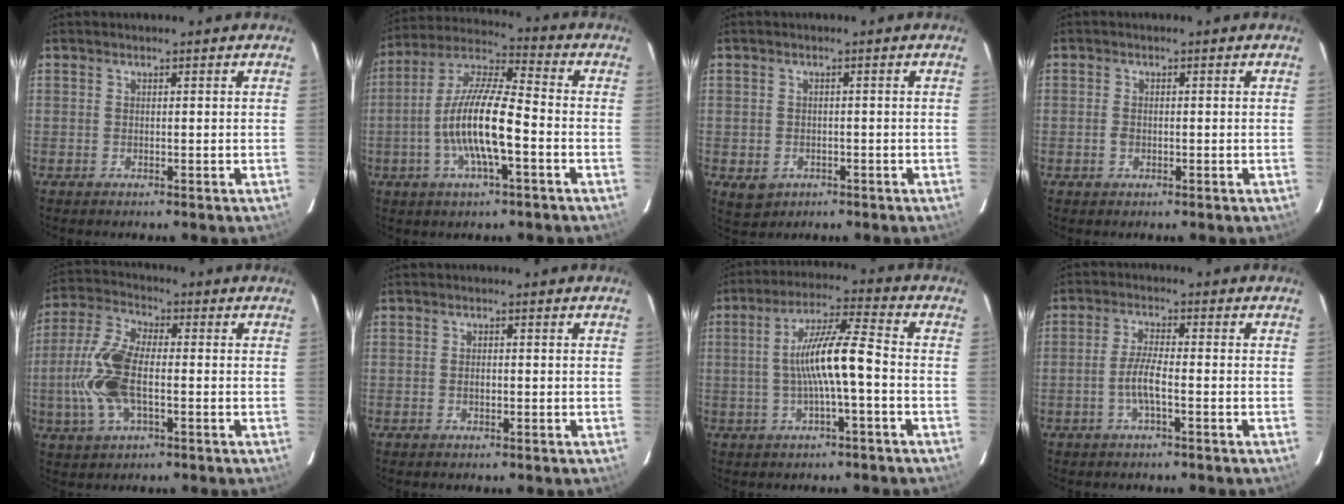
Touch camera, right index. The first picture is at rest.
{"total": 13.9, "force": [-3.8, 3.0, 13.0], "torque": [-0.256, -0.001, -0.075]}
{"total": 3.9, "force": [-1.3, 3.3, 1.5], "torque": [-0.035, -0.002, -0.009]}
{"total": 1.7, "force": [-0.5, 1.2, 1.1], "torque": [-0.025, 0.002, -0.009]}
{"total": 13.1, "force": [-2.2, 6.1, 11.4], "torque": [-0.256, 0.007, -0.048]}
{"total": 1.2, "force": [-0.3, 0.7, 0.9], "torque": [-0.017, 0.000, -0.006]}
{"total": 9.9, "force": [-1.7, 0.7, 9.8], "torque": [-0.184, 0.016, -0.027]}
{"total": 4.5, "force": [-1.8, 0.6, 4.1], "torque": [-0.086, 0.001, -0.034]}